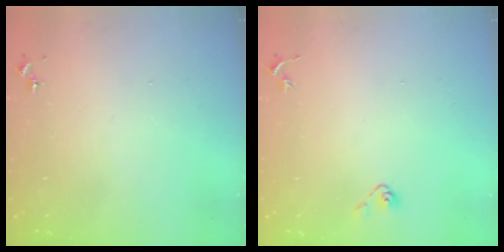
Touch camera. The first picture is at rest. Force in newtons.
{"total": 4.1, "press": 3.7, "slide": 1.7}